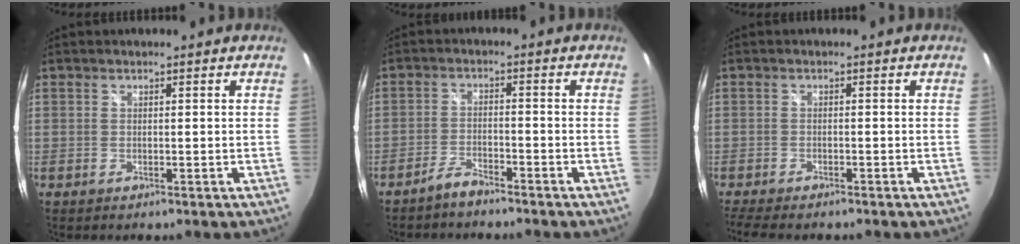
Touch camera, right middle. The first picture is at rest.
{"total": 3.4, "force": [-3.1, 0.6, 1.2], "torque": [-0.043, 0.002, -0.060]}
{"total": 6.6, "force": [-5.6, 1.0, 3.3], "torque": [-0.079, -0.028, -0.095]}